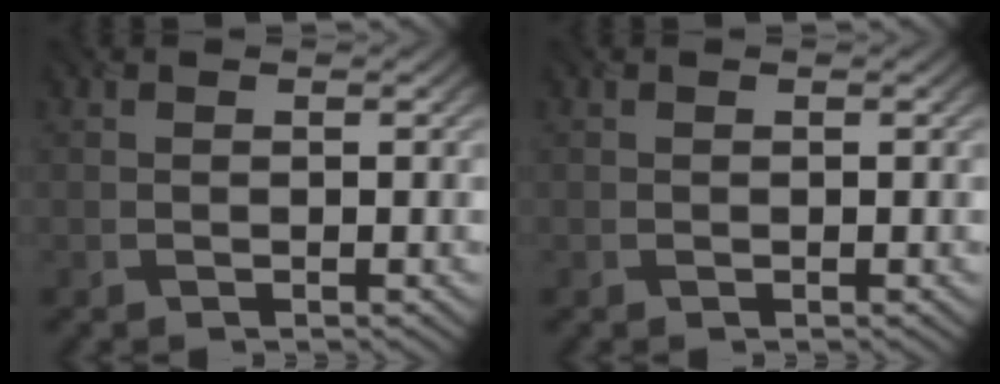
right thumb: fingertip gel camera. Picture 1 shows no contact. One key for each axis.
{"total": 0.0}